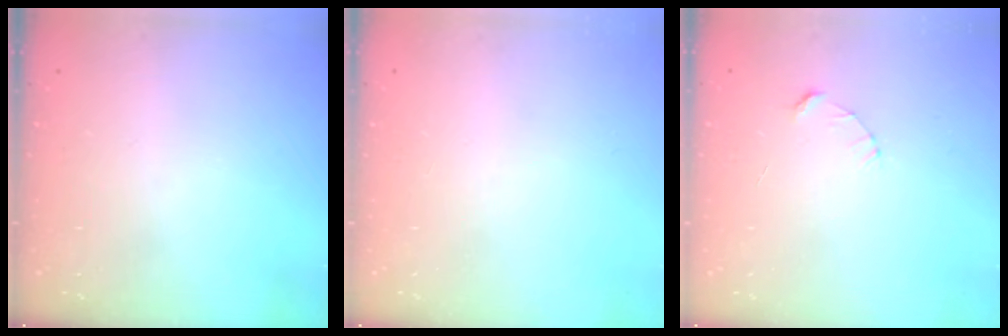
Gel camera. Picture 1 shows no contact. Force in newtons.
{"total": 0.0}
{"total": 2.4, "press": 2.4, "slide": 0.2}